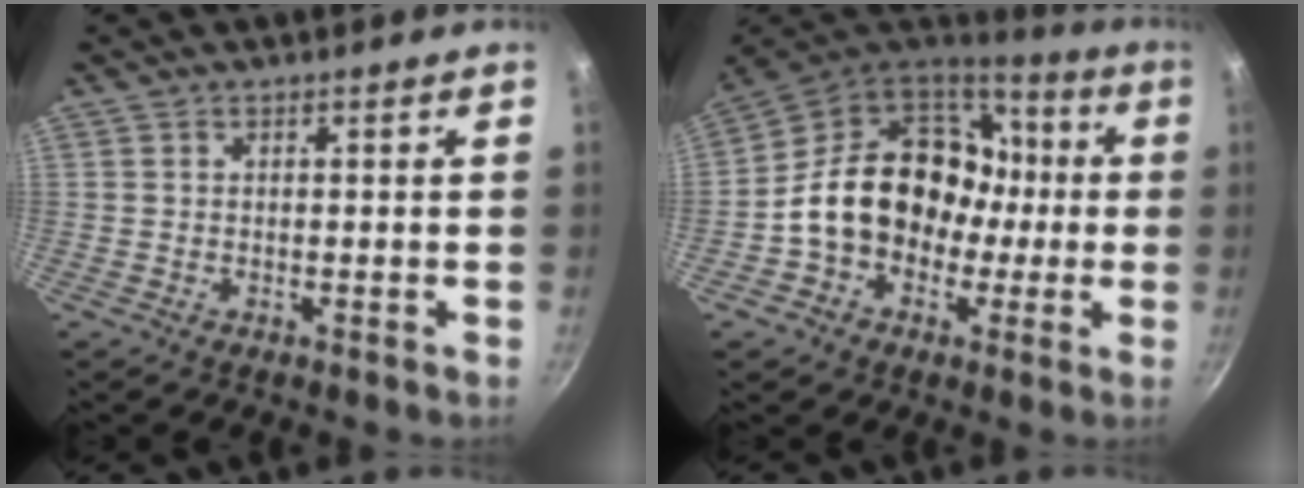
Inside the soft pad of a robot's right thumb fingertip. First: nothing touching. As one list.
[{"total": 20.5, "force": [-1.1, 16.4, 12.3], "torque": [-0.169, 0.064, -0.015]}]